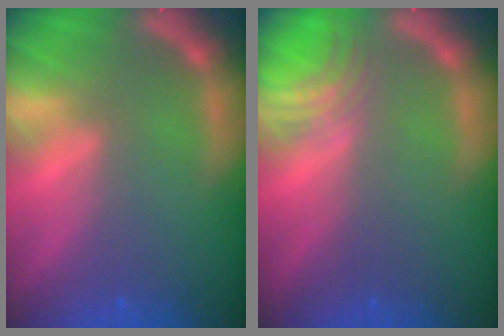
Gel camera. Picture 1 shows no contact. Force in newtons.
{"total": 3.4}